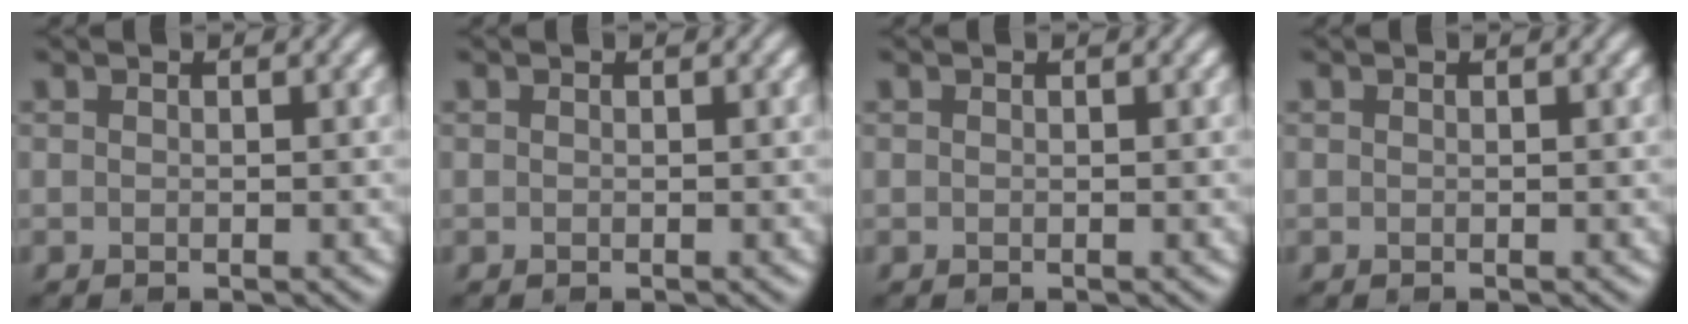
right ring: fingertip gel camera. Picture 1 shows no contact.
{"total": 0.0}
{"total": 0.0}
{"total": 0.0}